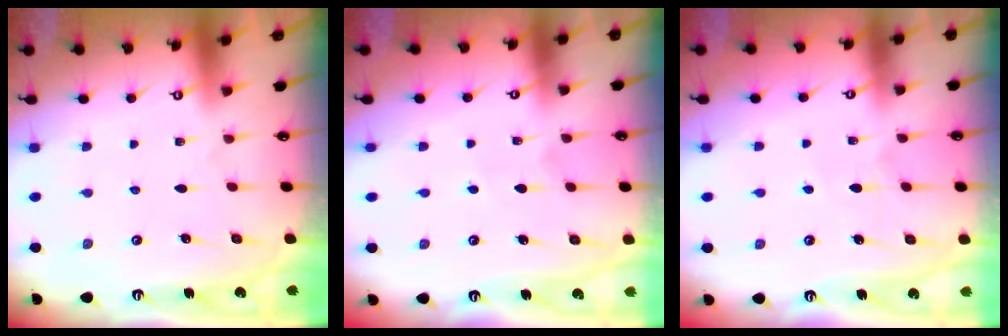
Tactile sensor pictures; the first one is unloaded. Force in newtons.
{"total": 4.9, "press": 4.9, "slide": 0.5}
{"total": 5.1, "press": 5.1, "slide": 0.3}